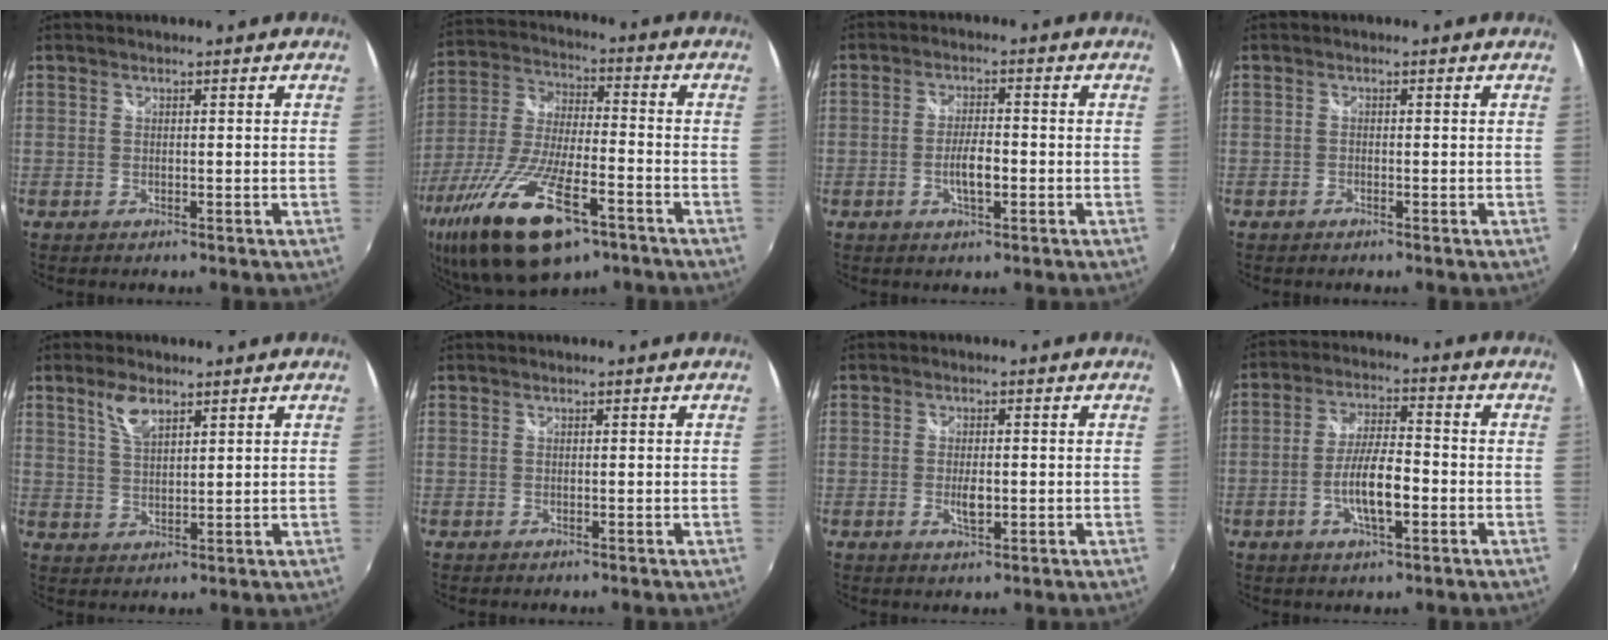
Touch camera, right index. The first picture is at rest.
{"total": 24.3, "force": [-13.6, 8.6, 18.2], "torque": [-0.379, -0.061, -0.243]}
{"total": 4.4, "force": [-1.3, 1.4, 4.0], "torque": [-0.077, -0.002, -0.022]}
{"total": 0.5, "force": [-0.5, 0.2, 0.2], "torque": [-0.003, -0.001, -0.012]}
{"total": 5.1, "force": [3.2, 2.1, 3.4], "torque": [-0.063, 0.004, 0.062]}
{"total": 0.0}
{"total": 3.2, "force": [-0.6, 1.4, 2.9], "torque": [-0.051, -0.006, -0.009]}
{"total": 8.6, "force": [-2.7, 2.4, 7.8], "torque": [-0.150, -0.001, -0.045]}